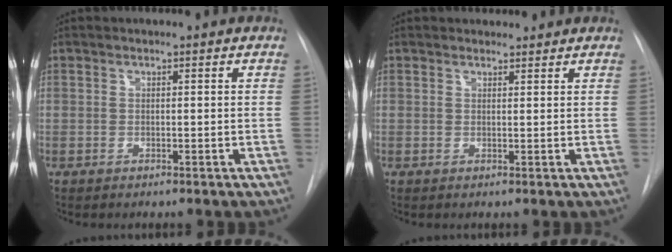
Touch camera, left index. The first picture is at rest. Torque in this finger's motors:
{"motor_torque": [0.05, -0.11, -0.05, 0.00]}